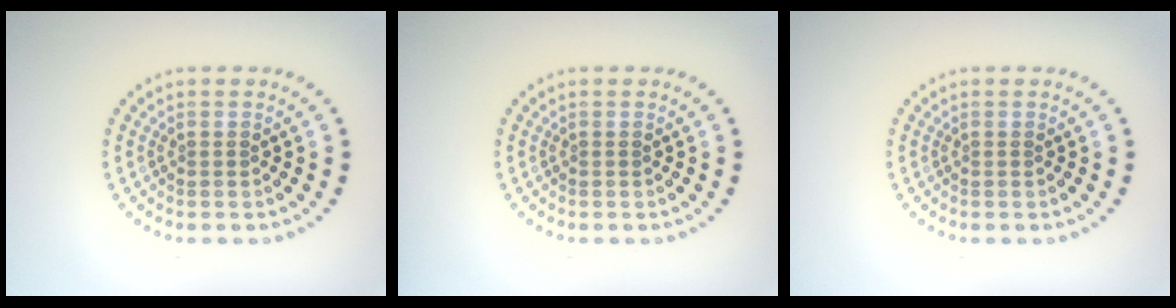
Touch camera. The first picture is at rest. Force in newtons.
{"total": 0.0}
{"total": 0.0}